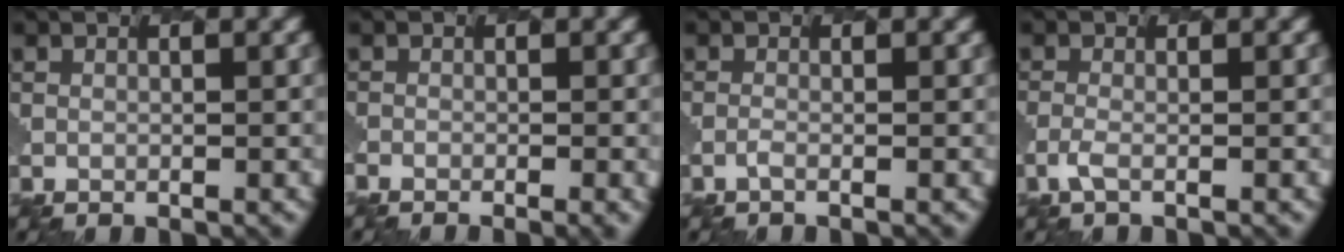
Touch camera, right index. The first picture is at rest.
{"total": 2.9, "force": [-2.0, 1.0, 1.9], "torque": [-0.012, 0.014, -0.029]}
{"total": 0.9, "force": [-0.9, 0.1, 0.2], "torque": [-0.007, 0.008, -0.024]}
{"total": 1.8, "force": [-1.2, 0.4, 1.2], "torque": [-0.032, 0.004, -0.034]}